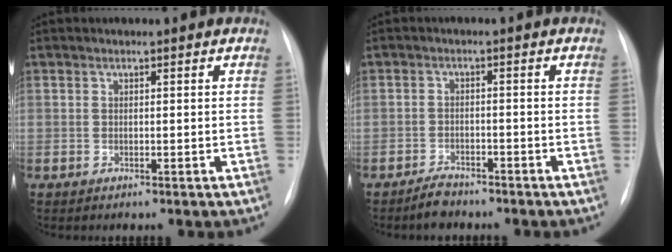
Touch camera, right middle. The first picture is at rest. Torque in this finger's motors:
{"motor_torque": [0.23, -0.17, 0.08, 0.03]}